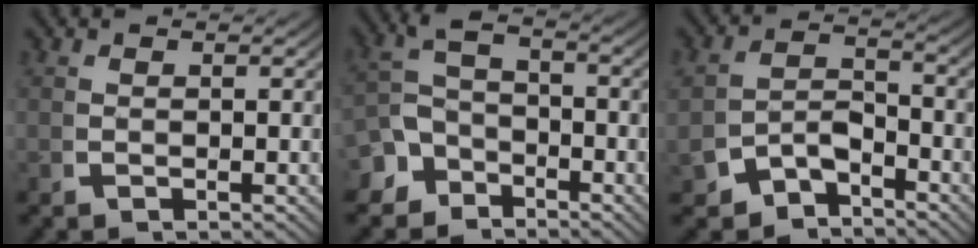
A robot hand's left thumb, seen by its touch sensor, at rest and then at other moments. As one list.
[{"total": 4.7, "force": [-2.2, 3.4, 2.3], "torque": [-0.045, -0.014, -0.040]}, {"total": 4.3, "force": [-2.6, 2.9, 1.9], "torque": [-0.033, -0.020, -0.039]}]